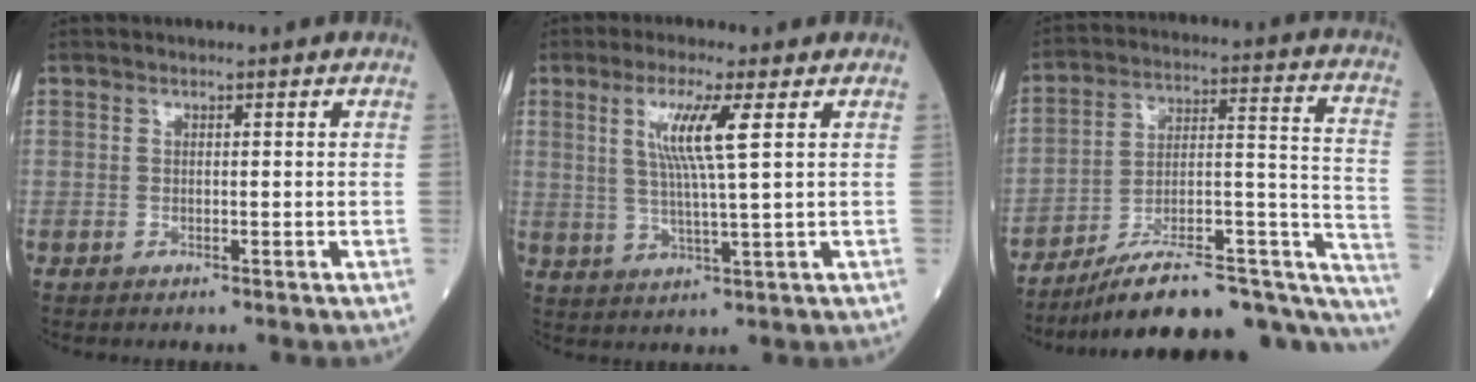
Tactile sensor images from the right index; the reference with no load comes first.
{"total": 7.2, "force": [2.4, -0.6, 6.8], "torque": [-0.137, -0.003, 0.049]}
{"total": 24.0, "force": [-18.4, 5.9, 14.3], "torque": [-0.132, 0.051, -0.267]}